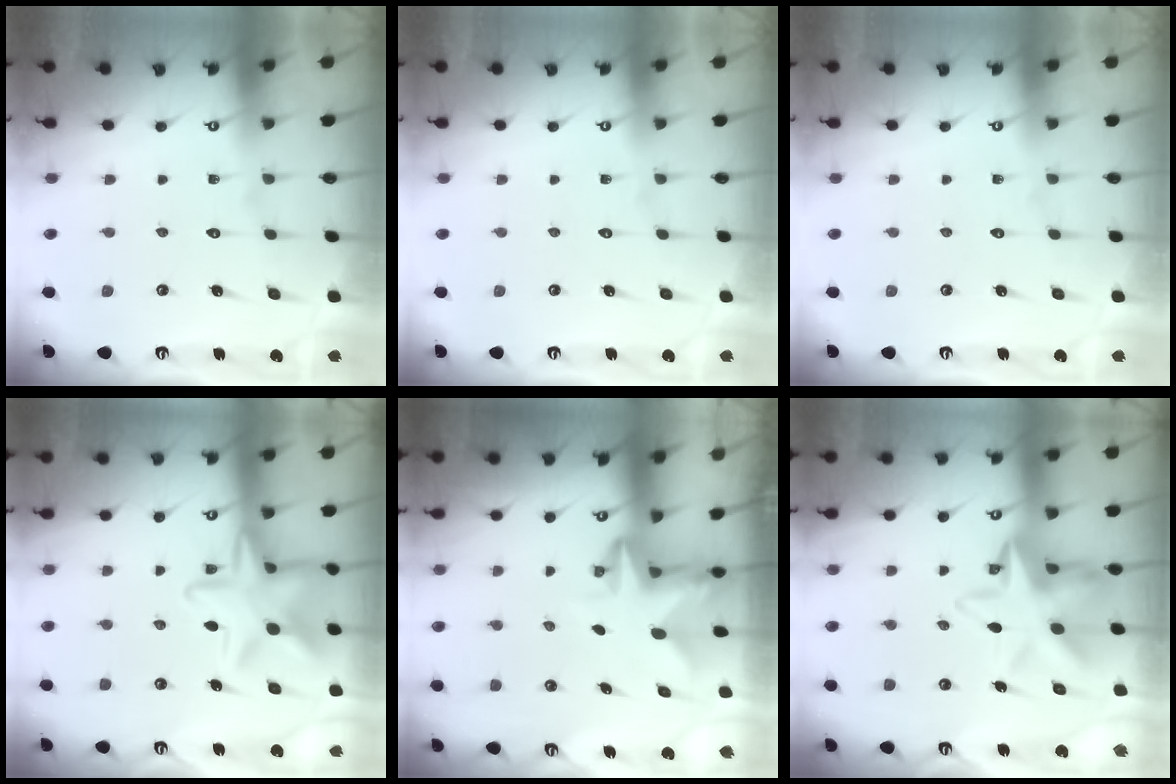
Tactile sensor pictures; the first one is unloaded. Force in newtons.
{"total": 0.0}
{"total": 0.0}
{"total": 14.9, "press": 14.8, "slide": 0.9}
{"total": 2.8, "press": 2.7, "slide": 0.5}
{"total": 12.9, "press": 12.5, "slide": 3.1}